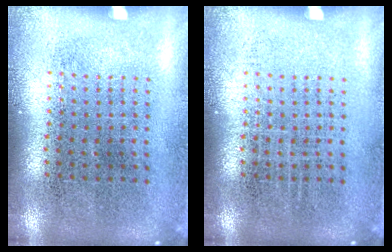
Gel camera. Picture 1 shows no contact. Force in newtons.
{"total": 0.0}